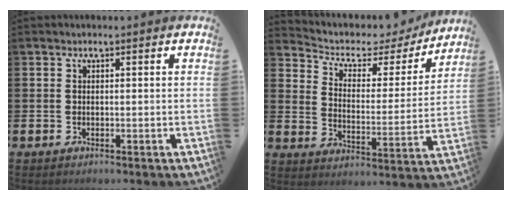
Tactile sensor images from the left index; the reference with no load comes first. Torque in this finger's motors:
{"motor_torque": [1.13, -1.01, 0.12, 0.03]}